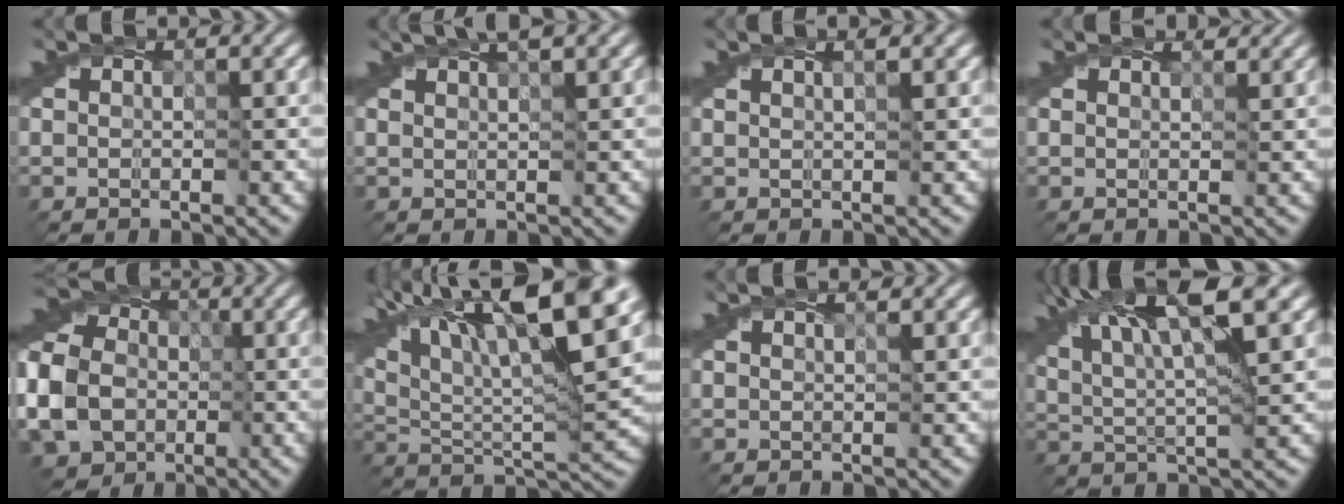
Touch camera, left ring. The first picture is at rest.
{"total": 3.0, "force": [2.3, 0.1, 1.9], "torque": [-0.028, 0.007, 0.037]}
{"total": 1.6, "force": [1.0, 0.0, 1.2], "torque": [-0.015, 0.000, 0.007]}
{"total": 2.0, "force": [1.7, 0.5, 0.9], "torque": [-0.017, 0.003, 0.009]}
{"total": 10.0, "force": [-3.5, 7.9, 5.0], "torque": [-0.134, -0.010, -0.083]}
{"total": 16.6, "force": [8.8, 5.0, 13.2], "torque": [-0.233, 0.027, 0.144]}
{"total": 0.8, "force": [0.7, -0.2, 0.2], "torque": [-0.004, 0.001, 0.007]}
{"total": 9.8, "force": [5.9, 2.2, 7.4], "torque": [-0.132, 0.024, 0.100]}